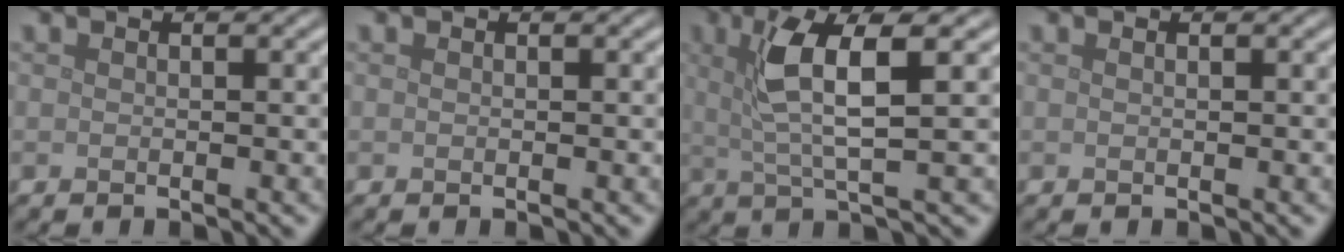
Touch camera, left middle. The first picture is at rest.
{"total": 0.0}
{"total": 5.5, "force": [1.8, 1.1, 5.1], "torque": [-0.101, 0.005, 0.034]}
{"total": 0.0}